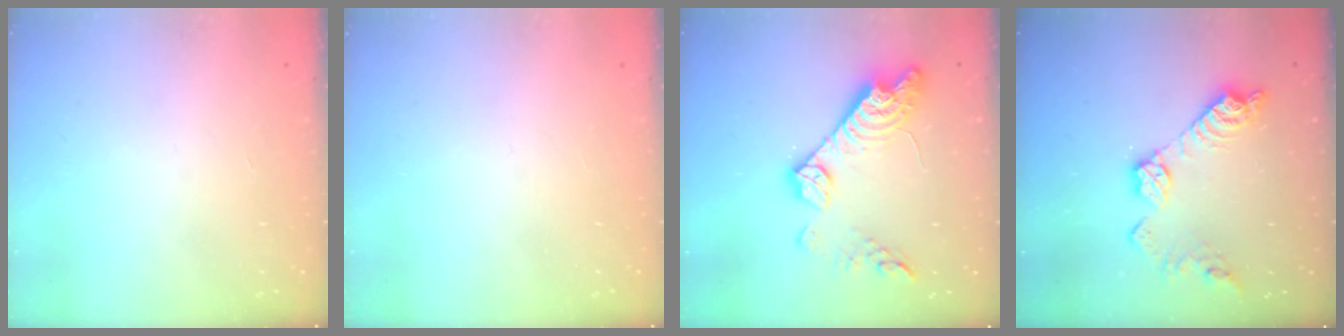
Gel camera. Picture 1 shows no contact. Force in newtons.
{"total": 0.0}
{"total": 17.5, "press": 17.5, "slide": 1.2}
{"total": 13.1, "press": 13.1, "slide": 0.8}